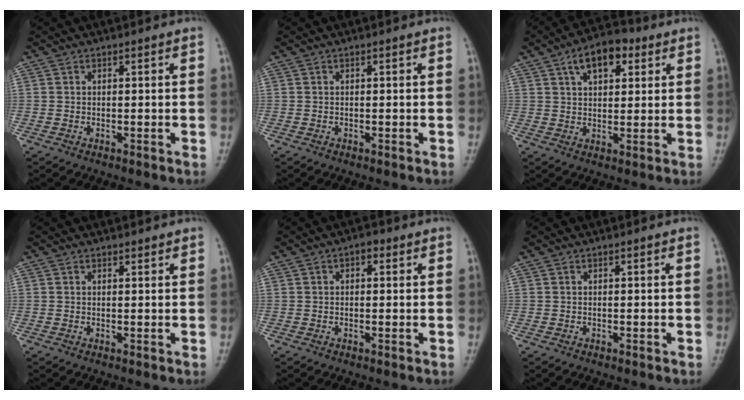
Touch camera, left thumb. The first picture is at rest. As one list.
[{"total": 0.0}, {"total": 9.5, "force": [4.3, 5.2, 6.7], "torque": [-0.085, 0.002, 0.061]}, {"total": 0.6, "force": [0.6, 0.2, 0.1], "torque": [-0.001, -0.006, 0.009]}, {"total": 2.0, "force": [0.6, 1.3, 1.5], "torque": [-0.011, 0.004, 0.004]}, {"total": 0.0}]